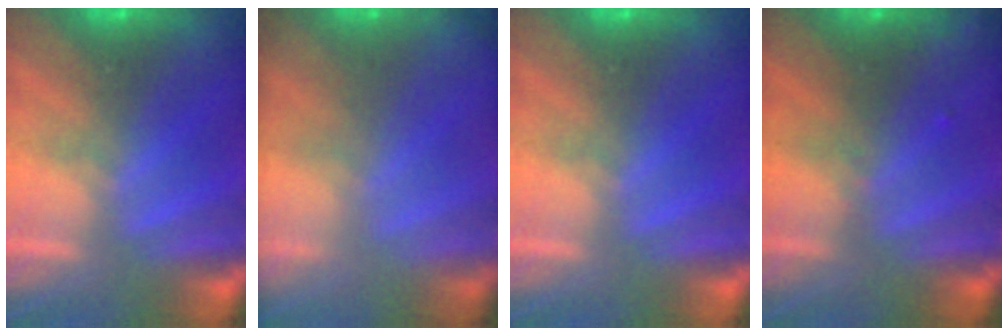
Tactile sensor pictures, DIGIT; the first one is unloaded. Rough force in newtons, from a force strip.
{"total": 5.7}
{"total": 0.0}
{"total": 2.9}